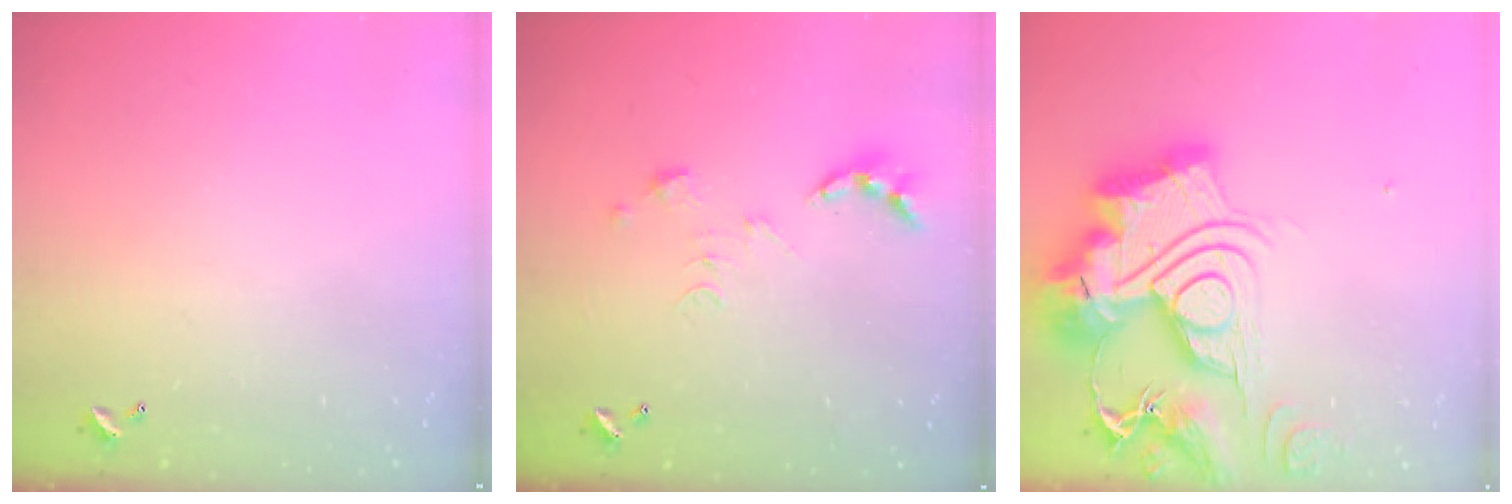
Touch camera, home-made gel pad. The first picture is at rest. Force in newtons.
{"total": 0.0}
{"total": 0.6, "press": 0.6, "slide": 0.0}